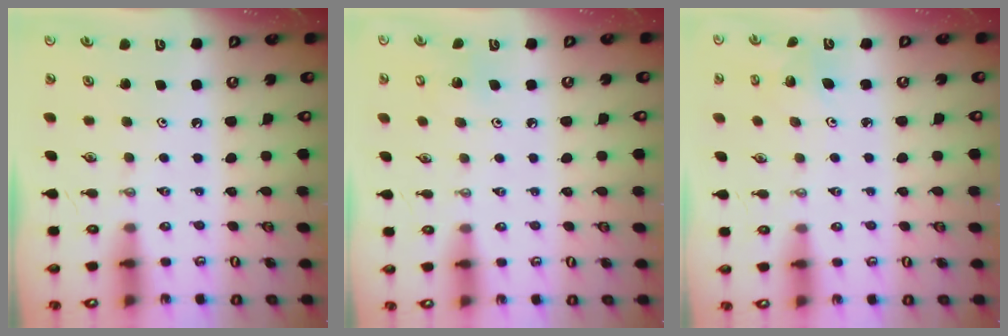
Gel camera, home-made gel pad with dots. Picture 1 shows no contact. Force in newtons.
{"total": 5.0, "press": 4.9, "slide": 0.4}
{"total": 2.7, "press": 2.7, "slide": 0.2}